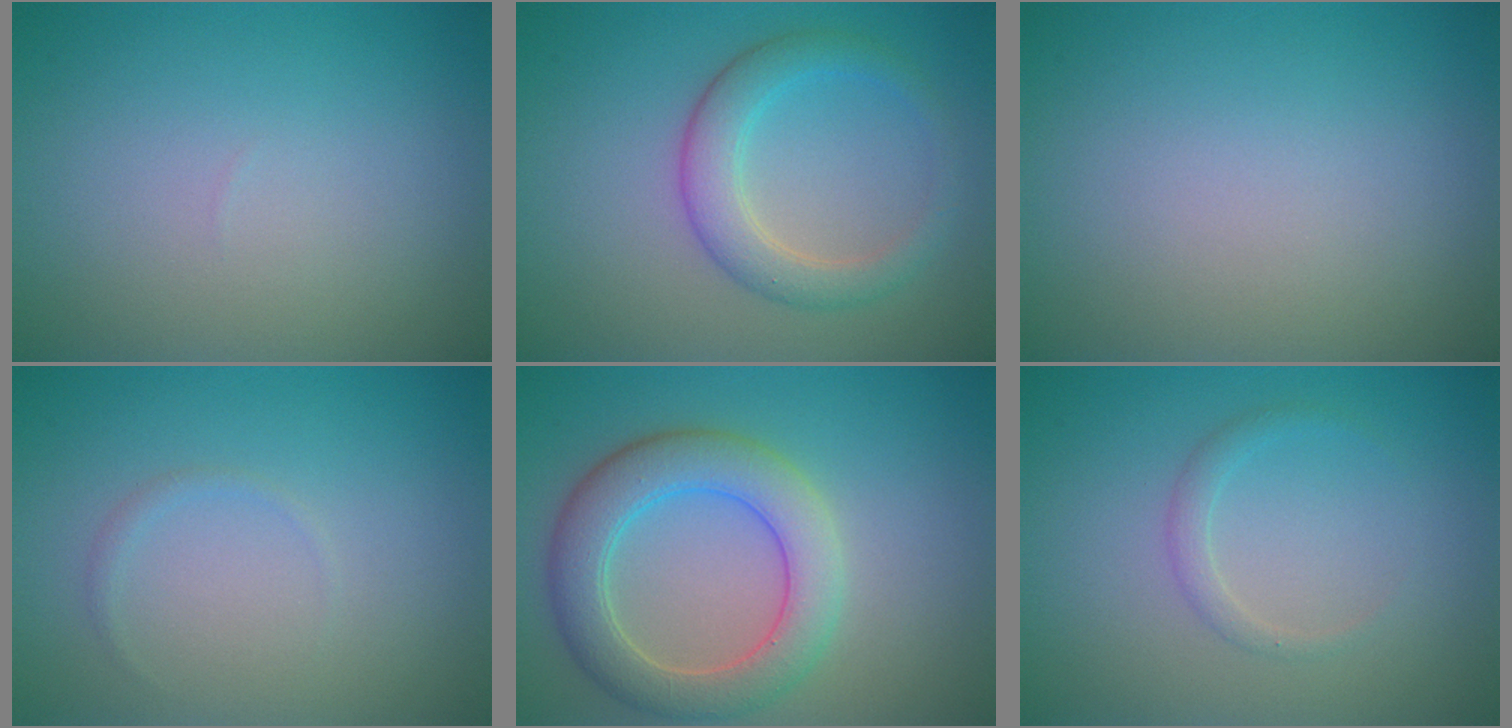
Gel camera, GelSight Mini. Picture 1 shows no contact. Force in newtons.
{"total": 3.6, "press": 3.6, "slide": 0.1}
{"total": 0.0}
{"total": 0.6, "press": 0.6, "slide": 0.1}
{"total": 5.8, "press": 5.8, "slide": 0.5}
{"total": 1.2, "press": 1.2, "slide": 0.1}